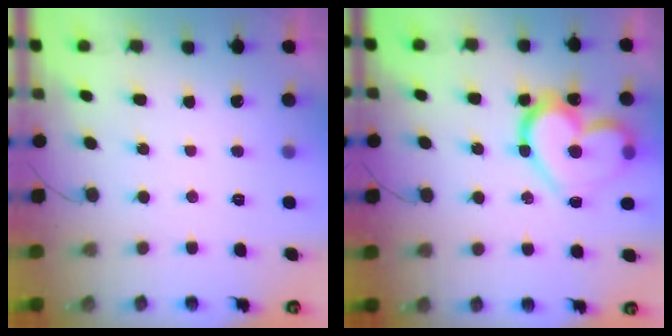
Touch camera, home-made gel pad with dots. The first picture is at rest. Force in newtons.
{"total": 17.6, "press": 17.5, "slide": 1.1}